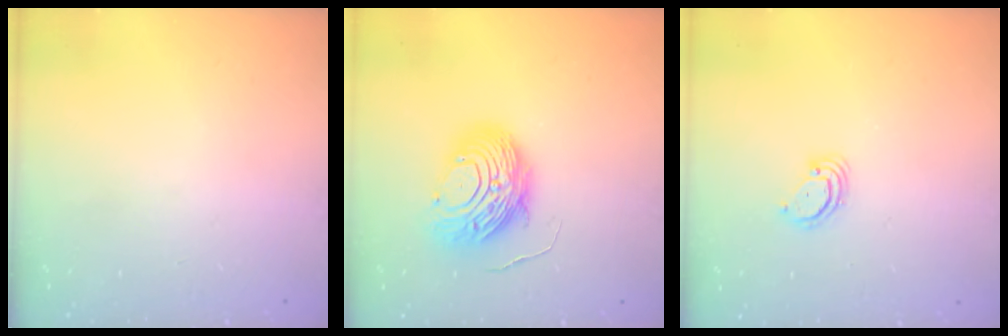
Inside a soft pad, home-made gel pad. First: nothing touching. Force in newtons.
{"total": 10.8, "press": 10.8, "slide": 1.0}
{"total": 2.8, "press": 2.8, "slide": 0.3}